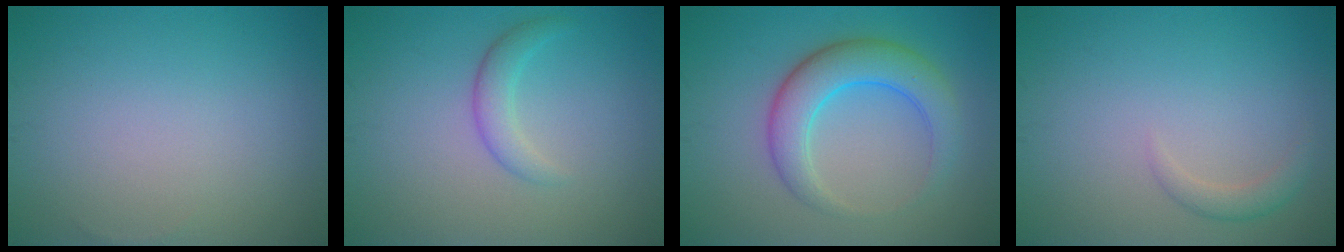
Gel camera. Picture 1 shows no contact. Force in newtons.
{"total": 2.1, "press": 2.1, "slide": 0.1}
{"total": 5.4, "press": 5.4, "slide": 0.1}
{"total": 1.4, "press": 1.4, "slide": 0.1}